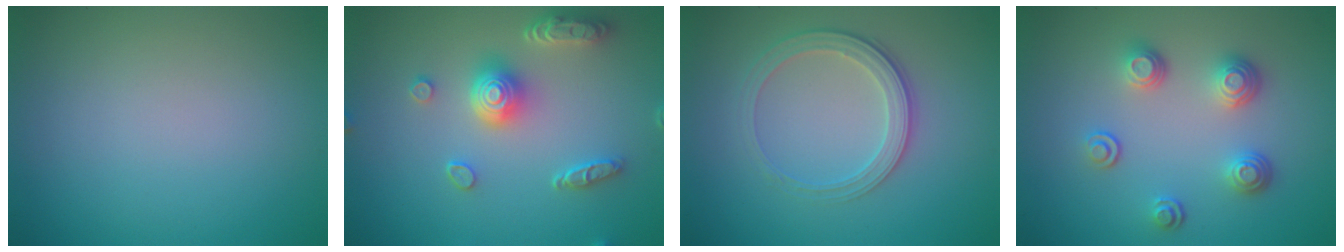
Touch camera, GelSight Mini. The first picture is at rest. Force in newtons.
{"total": 5.0, "press": 4.1, "slide": 2.8}
{"total": 2.8, "press": 2.6, "slide": 0.9}
{"total": 3.5, "press": 2.7, "slide": 2.1}